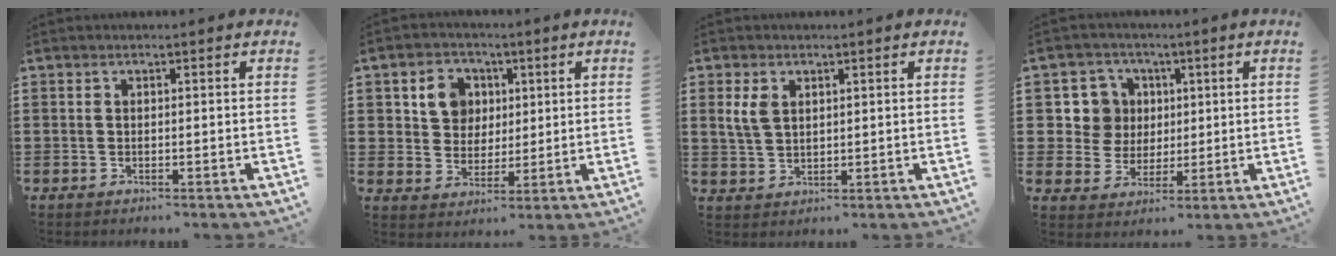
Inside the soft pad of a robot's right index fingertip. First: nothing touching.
{"total": 6.3, "force": [2.2, 5.6, 2.0], "torque": [-0.052, 0.013, 0.035]}
{"total": 3.6, "force": [1.6, 2.3, 2.2], "torque": [-0.052, 0.009, 0.029]}
{"total": 7.0, "force": [1.7, 6.7, 1.1], "torque": [-0.049, 0.013, 0.034]}